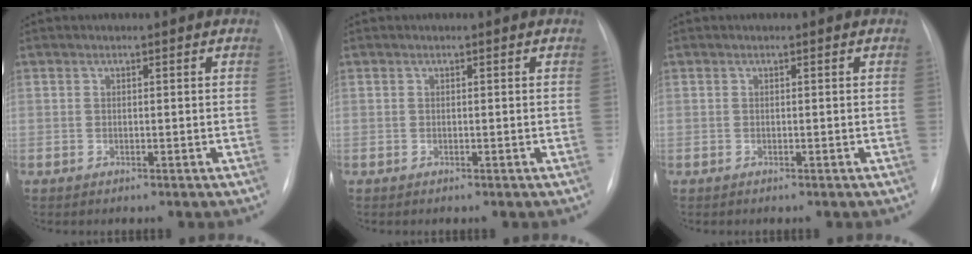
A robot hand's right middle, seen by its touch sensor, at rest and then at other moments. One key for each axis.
{"total": 0.0}
{"total": 0.0}